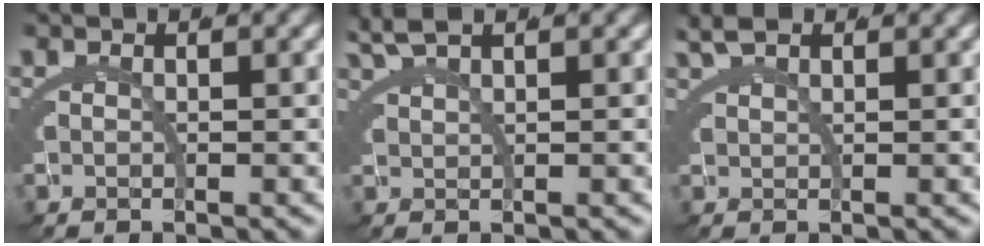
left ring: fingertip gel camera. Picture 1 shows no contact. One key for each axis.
{"total": 2.3, "fx": 2.1, "fy": -0.6, "fz": 0.5, "tx": -0.010, "ty": 0.010, "tz": 0.041}
{"total": 2.9, "fx": 2.5, "fy": 0.9, "fz": 1.2, "tx": -0.020, "ty": 0.014, "tz": 0.039}